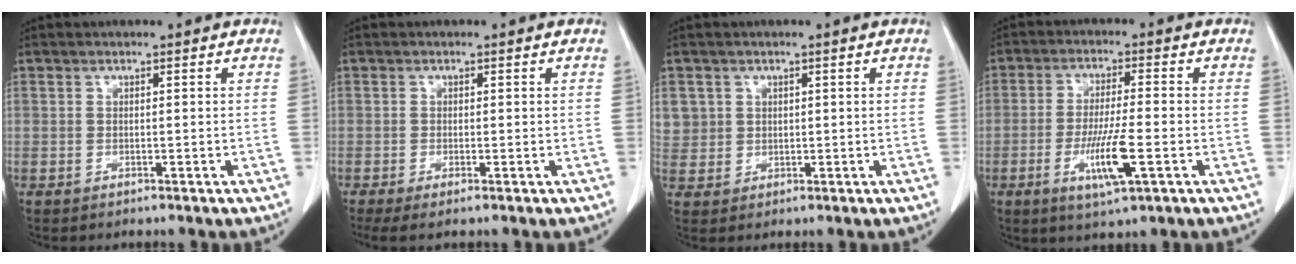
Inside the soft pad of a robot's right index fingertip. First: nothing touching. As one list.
[{"total": 2.3, "force": [-1.2, 0.5, 1.9], "torque": [-0.035, -0.008, -0.020]}, {"total": 4.2, "force": [1.6, 3.9, 0.2], "torque": [0.006, 0.005, 0.036]}, {"total": 8.2, "force": [-2.8, 0.5, 7.7], "torque": [-0.146, -0.016, -0.049]}]